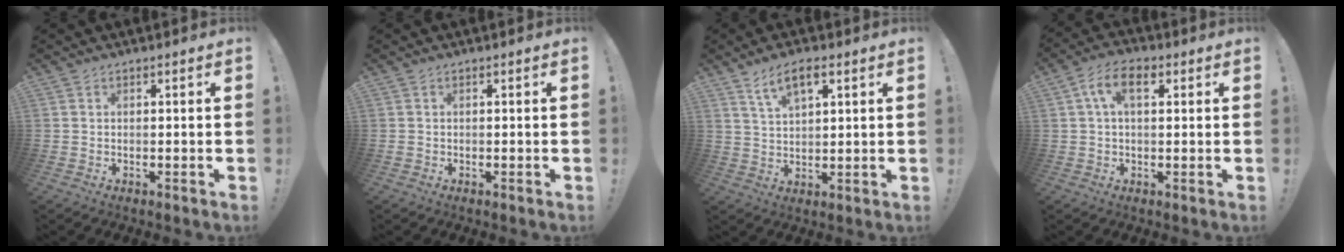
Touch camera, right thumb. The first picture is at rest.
{"total": 0.6, "force": [-0.3, 0.5, 0.0], "torque": [0.001, 0.001, -0.005]}
{"total": 6.9, "force": [3.9, 2.7, 5.1], "torque": [-0.083, -0.012, 0.068]}
{"total": 7.4, "force": [1.9, 4.1, 5.9], "torque": [-0.102, 0.012, 0.034]}